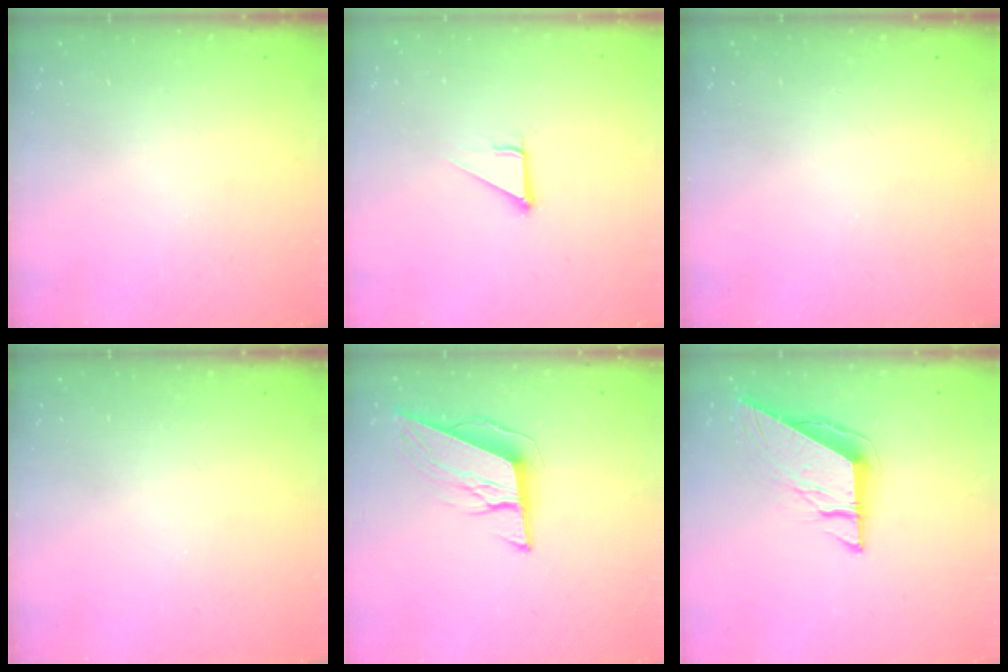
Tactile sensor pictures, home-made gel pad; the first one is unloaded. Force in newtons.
{"total": 2.8, "press": 2.8, "slide": 0.0}
{"total": 0.0}
{"total": 0.0}
{"total": 10.1, "press": 9.7, "slide": 2.8}
{"total": 9.0, "press": 9.0, "slide": 0.5}